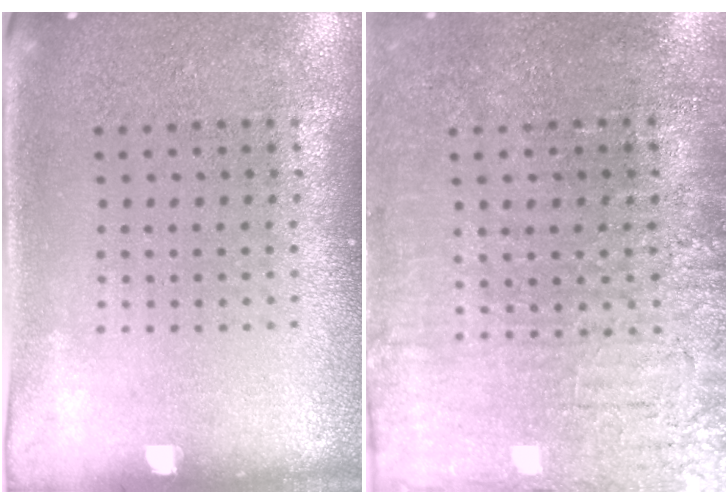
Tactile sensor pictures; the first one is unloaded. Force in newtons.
{"total": 3.9, "press": 3.6, "slide": 1.5}